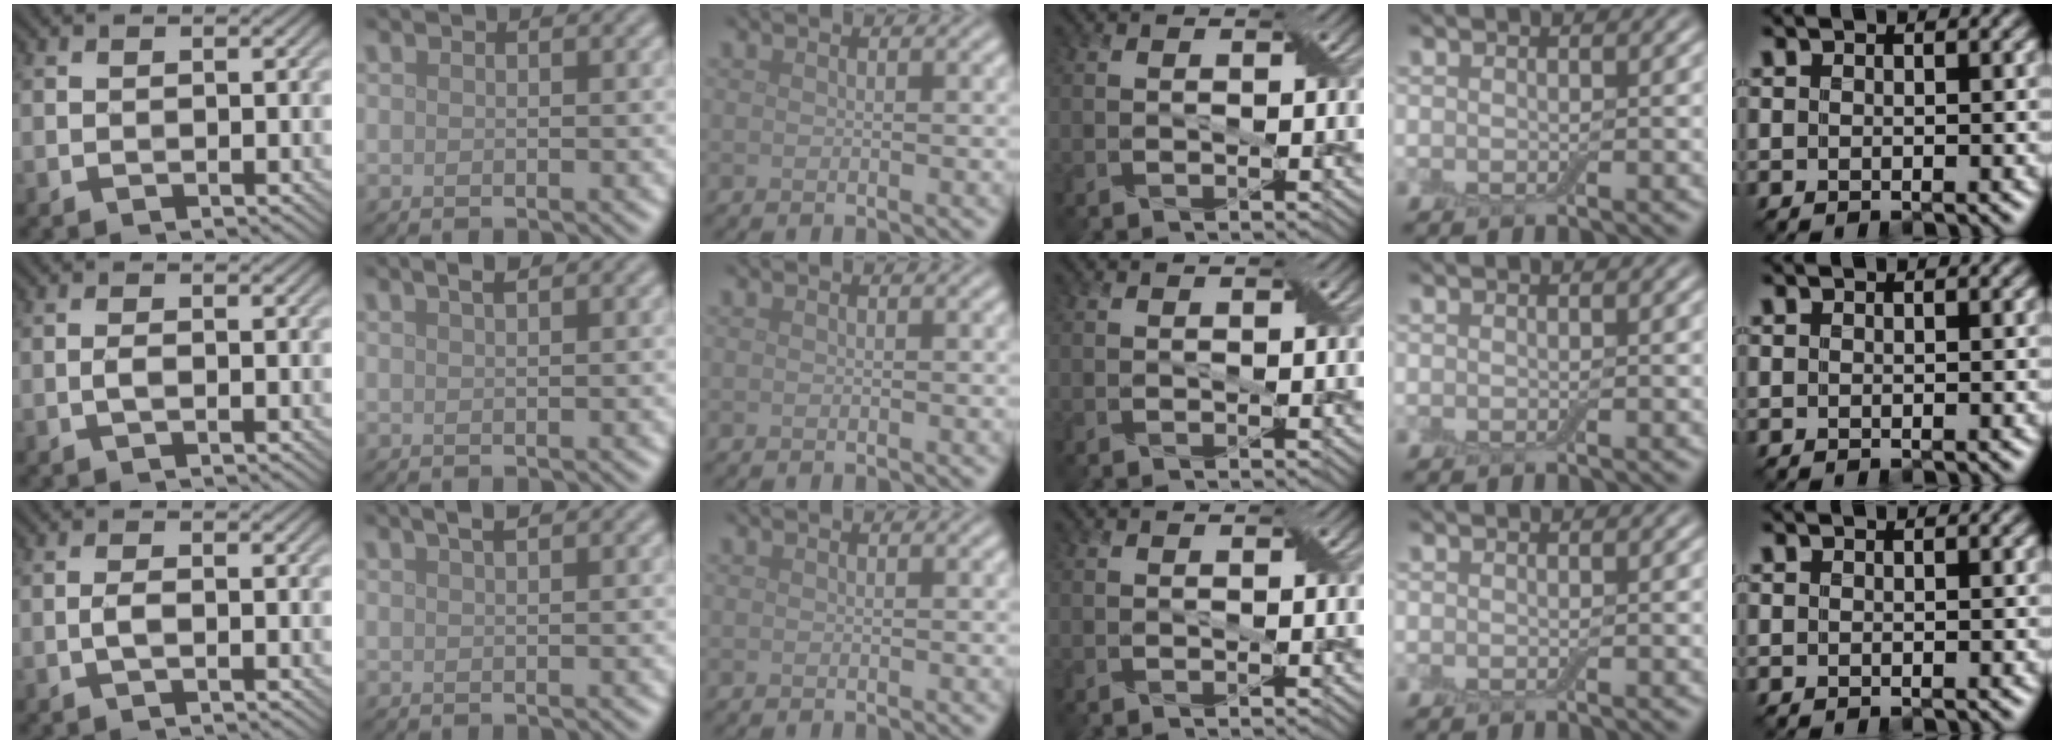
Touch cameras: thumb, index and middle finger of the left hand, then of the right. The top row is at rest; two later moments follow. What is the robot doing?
{"motion": "shake", "object": "box of matches"}